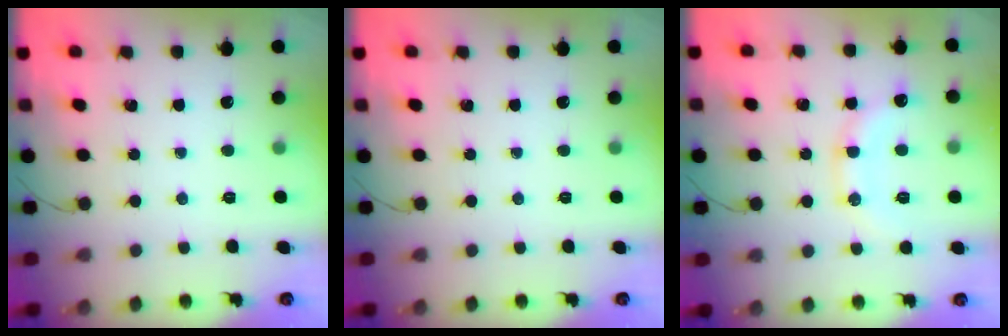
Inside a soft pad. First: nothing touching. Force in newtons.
{"total": 0.0}
{"total": 12.5, "press": 12.4, "slide": 1.0}